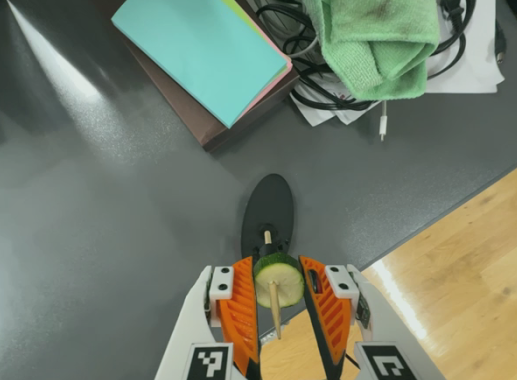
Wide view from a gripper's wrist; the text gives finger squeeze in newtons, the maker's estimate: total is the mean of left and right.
{"total": 9.5, "left": 9.1, "right": 9.9}